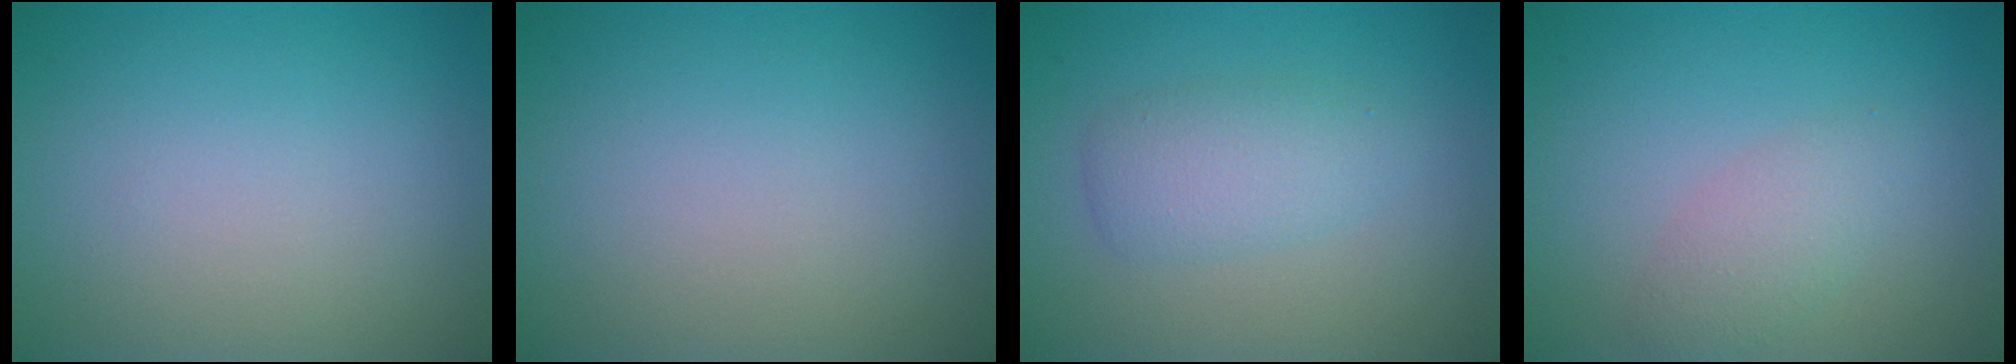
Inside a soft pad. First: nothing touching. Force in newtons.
{"total": 0.0}
{"total": 3.1, "press": 3.1, "slide": 0.1}
{"total": 2.2, "press": 2.2, "slide": 0.1}